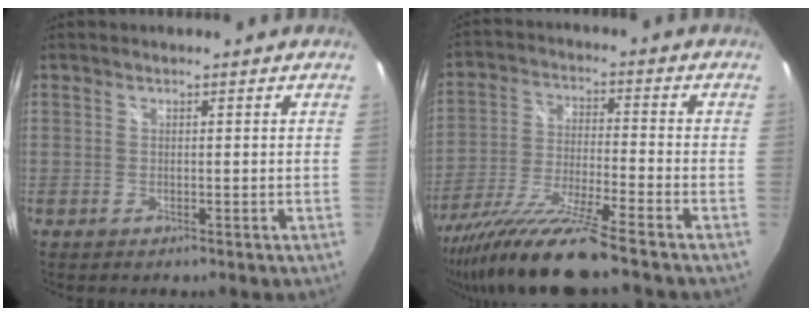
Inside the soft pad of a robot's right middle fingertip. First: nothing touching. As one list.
[{"total": 15.1, "force": [-12.5, -0.8, 8.3], "torque": [-0.168, -0.035, -0.231]}]